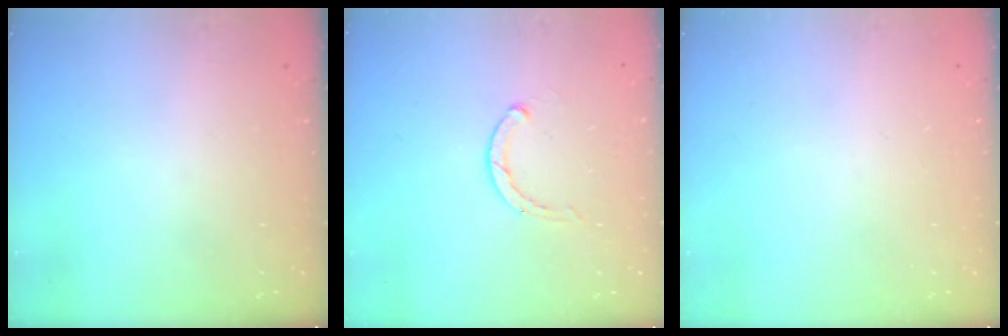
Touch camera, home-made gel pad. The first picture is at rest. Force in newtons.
{"total": 2.3, "press": 2.3, "slide": 0.3}
{"total": 0.0}